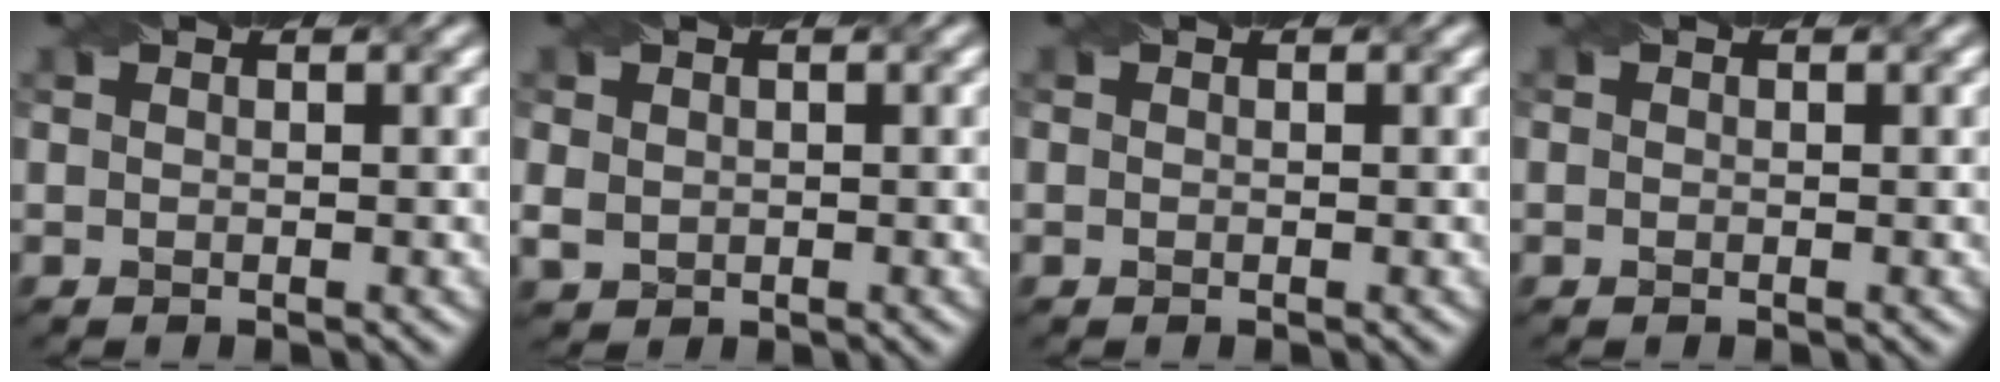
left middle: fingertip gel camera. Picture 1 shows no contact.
{"total": 0.7, "force": [-0.4, 0.2, -0.6], "torque": [-0.009, -0.006, 0.025]}
{"total": 1.1, "force": [-0.5, -0.6, -0.7], "torque": [0.000, -0.009, 0.012]}
{"total": 1.4, "force": [-0.8, -0.7, -0.9], "torque": [-0.001, -0.005, 0.012]}